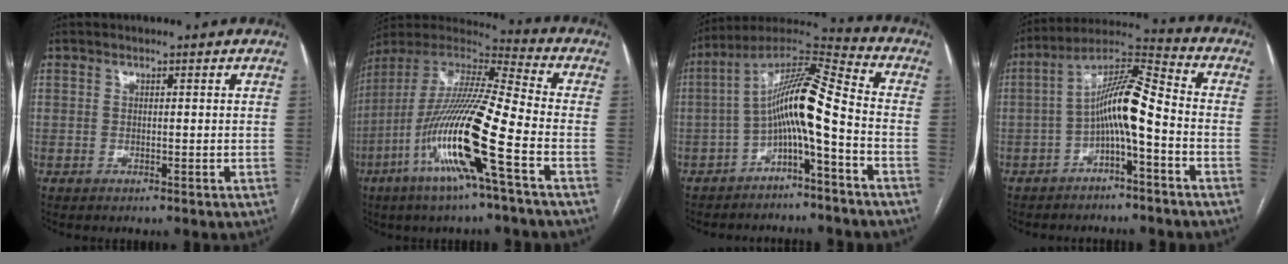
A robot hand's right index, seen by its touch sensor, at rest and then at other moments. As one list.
[{"total": 19.2, "force": [-7.2, 0.2, 17.9], "torque": [-0.368, -0.020, -0.144]}, {"total": 11.4, "force": [-3.3, 0.8, 10.9], "torque": [-0.190, 0.038, -0.062]}, {"total": 9.9, "force": [-2.7, 1.4, 9.4], "torque": [-0.171, 0.037, -0.049]}]